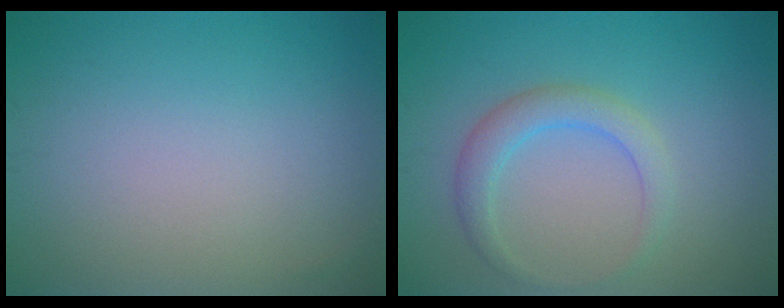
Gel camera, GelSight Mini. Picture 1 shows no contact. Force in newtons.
{"total": 2.8, "press": 2.8, "slide": 0.0}